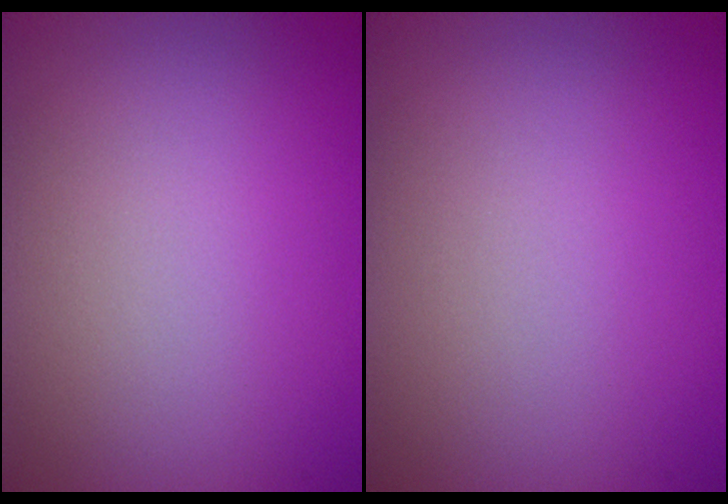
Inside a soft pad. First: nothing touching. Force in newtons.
{"total": 0.0}